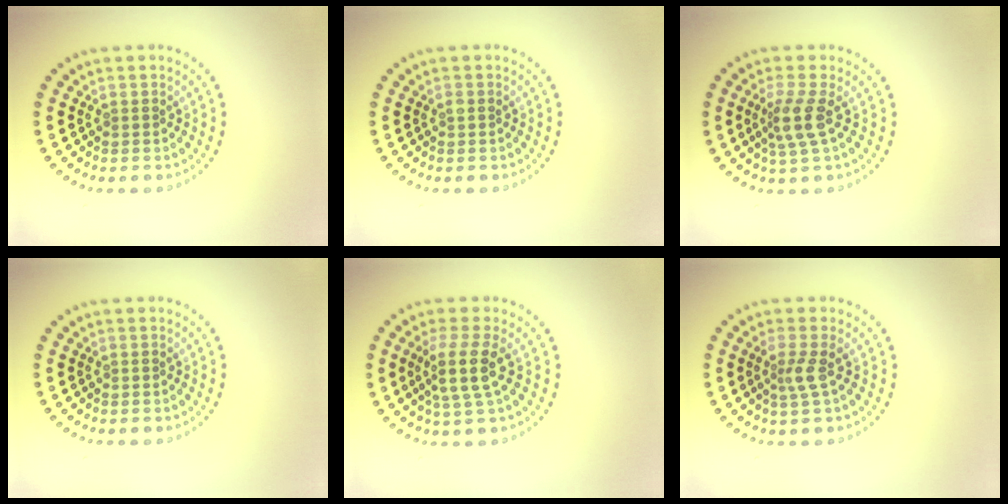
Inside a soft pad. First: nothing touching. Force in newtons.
{"total": 0.6, "press": 0.6, "slide": 0.0}
{"total": 2.7, "press": 2.1, "slide": 1.7}
{"total": 0.0}
{"total": 3.4, "press": 2.9, "slide": 1.9}
{"total": 1.8, "press": 1.4, "slide": 1.2}